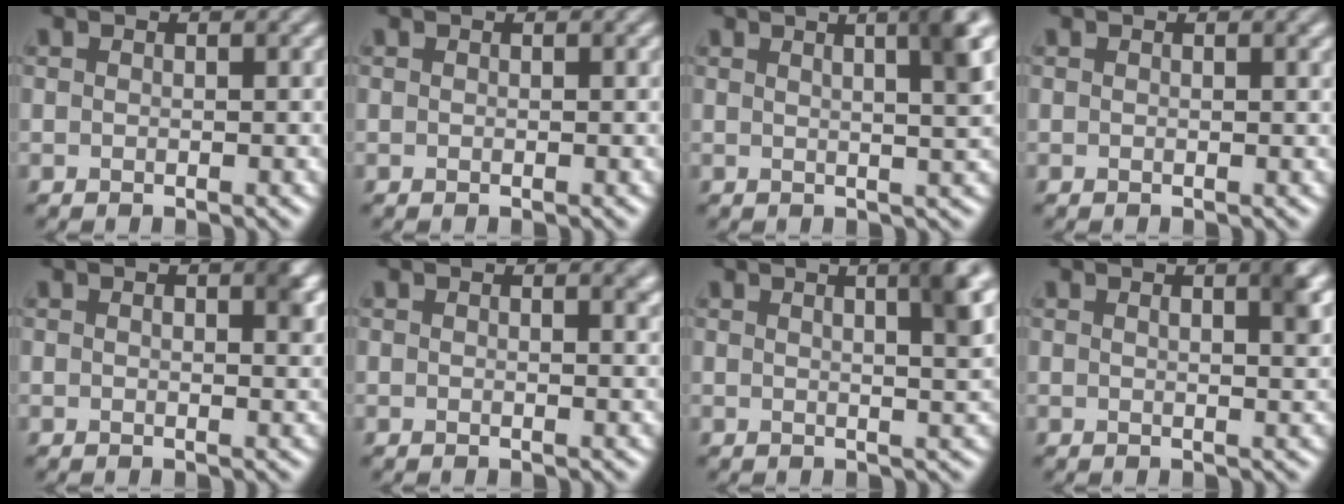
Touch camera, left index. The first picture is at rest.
{"total": 0.0}
{"total": 5.7, "force": [2.5, 1.5, 4.9], "torque": [-0.036, 0.022, 0.021]}
{"total": 0.7, "force": [0.4, 0.1, 0.5], "torque": [-0.004, 0.004, 0.006]}
{"total": 2.4, "force": [0.8, 1.0, 2.0], "torque": [-0.022, 0.002, 0.012]}
{"total": 1.5, "force": [0.9, 0.5, 1.0], "torque": [-0.005, 0.003, 0.013]}
{"total": 5.0, "force": [2.1, 1.2, 4.4], "torque": [-0.040, 0.014, 0.022]}
{"total": 3.3, "force": [1.4, 1.0, 2.8], "torque": [-0.023, 0.008, 0.016]}